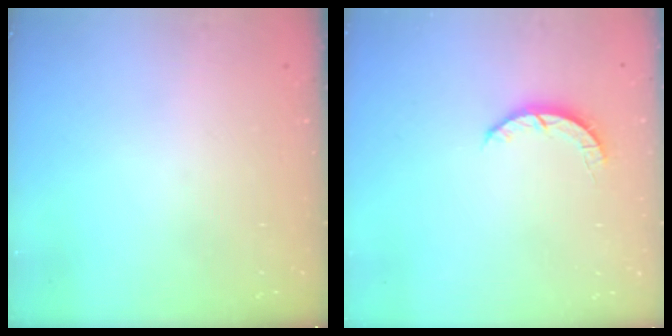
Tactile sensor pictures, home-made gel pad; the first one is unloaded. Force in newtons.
{"total": 2.7, "press": 2.7, "slide": 0.4}